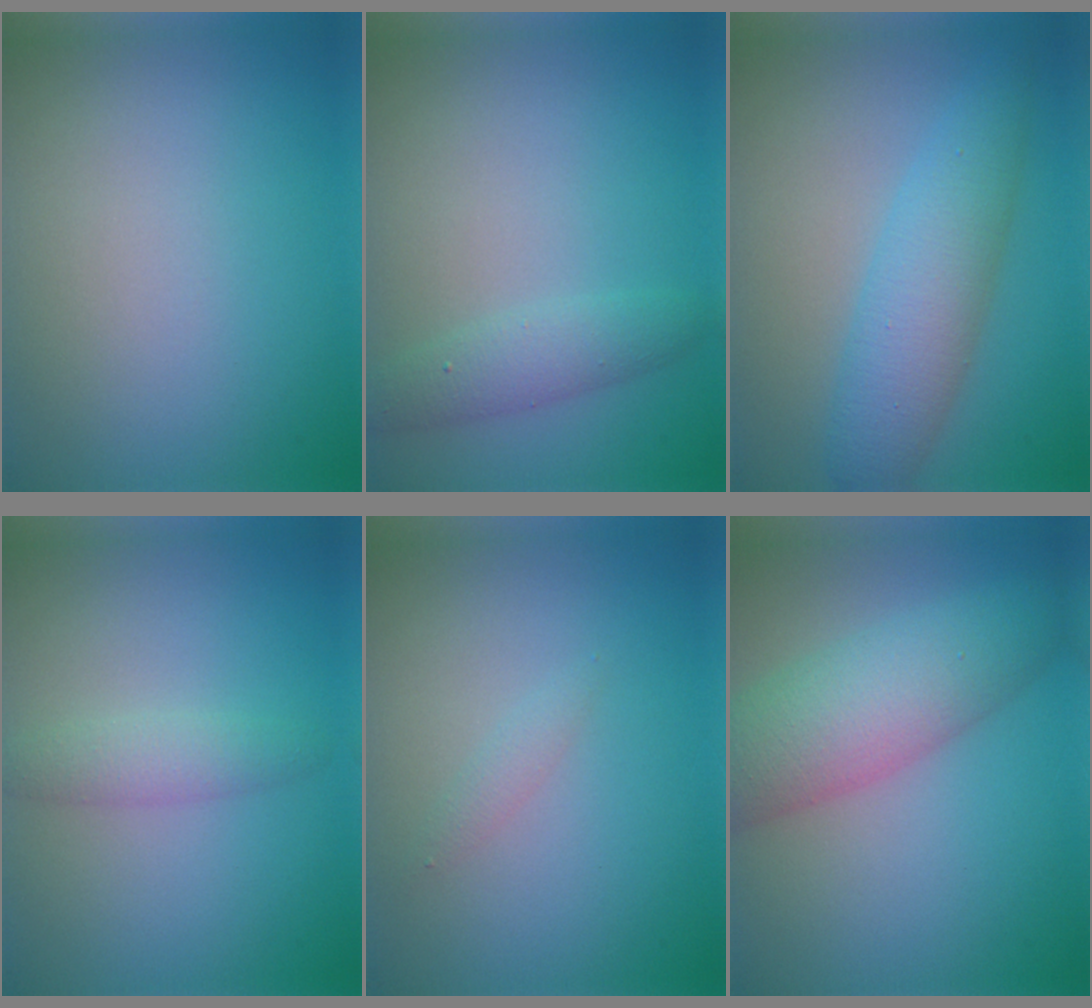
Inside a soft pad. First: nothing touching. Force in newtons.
{"total": 2.4, "press": 2.4, "slide": 0.1}
{"total": 5.2, "press": 5.2, "slide": 0.2}
{"total": 1.9, "press": 1.9, "slide": 0.0}
{"total": 0.8, "press": 0.8, "slide": 0.1}
{"total": 7.1, "press": 7.1, "slide": 0.1}